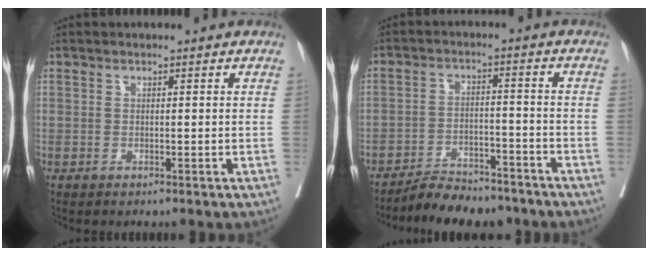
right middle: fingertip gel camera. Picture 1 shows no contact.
{"total": 9.1, "force": [-8.4, 2.5, 2.5], "torque": [-0.030, 0.004, -0.131]}